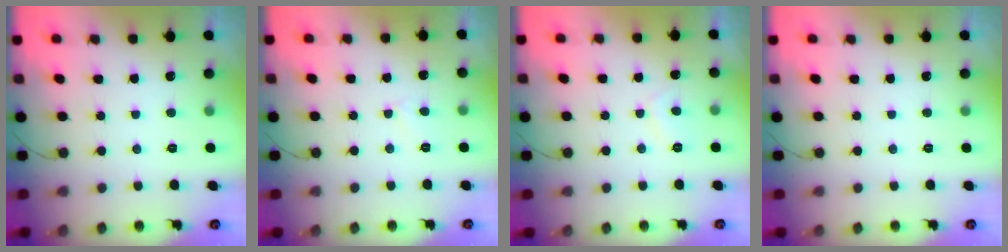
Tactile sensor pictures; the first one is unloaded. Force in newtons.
{"total": 2.0, "press": 2.0, "slide": 0.2}
{"total": 2.5, "press": 2.4, "slide": 0.7}
{"total": 0.0}